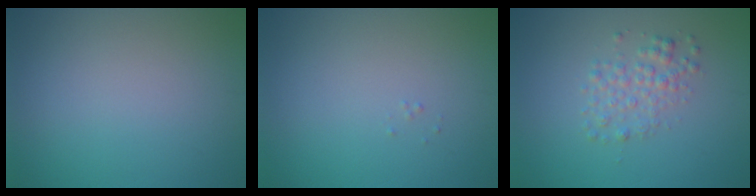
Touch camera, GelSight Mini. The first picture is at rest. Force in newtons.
{"total": 0.0}
{"total": 2.3, "press": 2.3, "slide": 0.1}